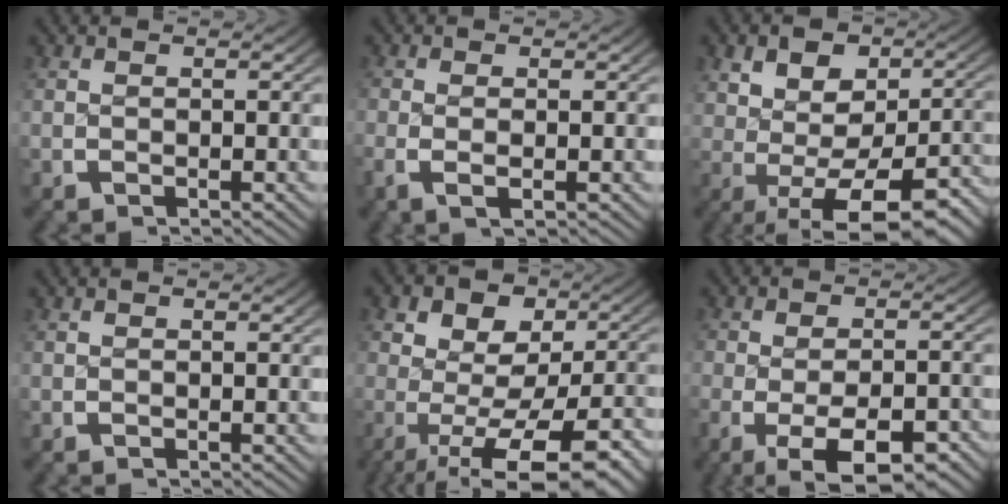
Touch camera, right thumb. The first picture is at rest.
{"total": 1.6, "force": [-0.4, 0.6, 1.4], "torque": [-0.041, -0.006, -0.006]}
{"total": 9.6, "force": [-2.2, 5.4, 7.6], "torque": [-0.128, -0.041, -0.008]}
{"total": 0.0}
{"total": 10.7, "force": [-2.6, 6.3, 8.2], "torque": [-0.143, -0.051, -0.019]}
{"total": 6.8, "force": [-3.2, 3.2, 5.1], "torque": [-0.092, -0.026, -0.040]}